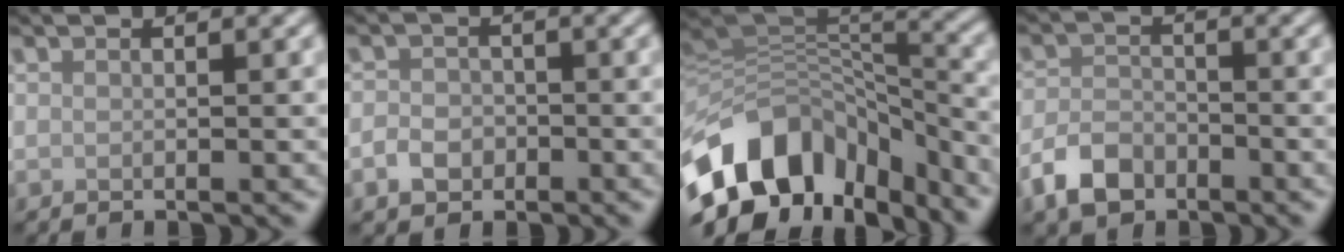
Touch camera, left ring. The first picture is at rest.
{"total": 2.2, "force": [-0.9, 1.8, 0.8], "torque": [-0.009, 0.001, -0.021]}
{"total": 12.8, "force": [-7.2, 8.5, 6.3], "torque": [-0.131, 0.009, -0.119]}
{"total": 3.6, "force": [-2.3, 2.2, 1.7], "torque": [-0.031, -0.002, -0.054]}